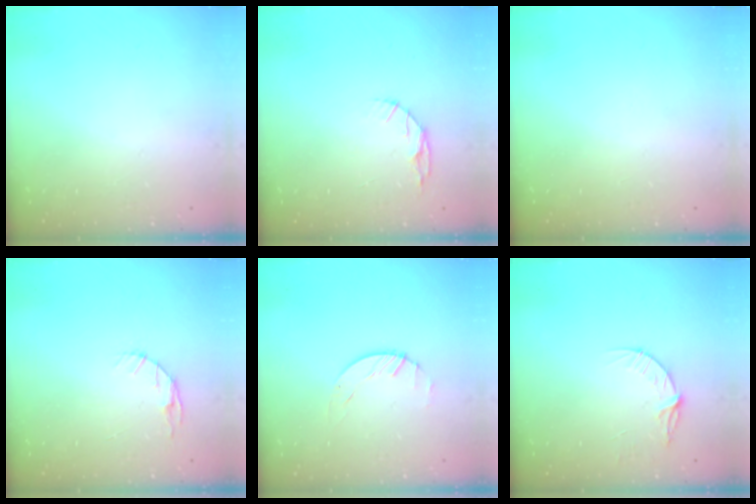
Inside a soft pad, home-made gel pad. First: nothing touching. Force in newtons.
{"total": 4.4, "press": 4.4, "slide": 0.5}
{"total": 0.0}
{"total": 5.0, "press": 4.9, "slide": 0.6}
{"total": 0.8, "press": 0.8, "slide": 0.2}
{"total": 5.6, "press": 5.6, "slide": 0.6}